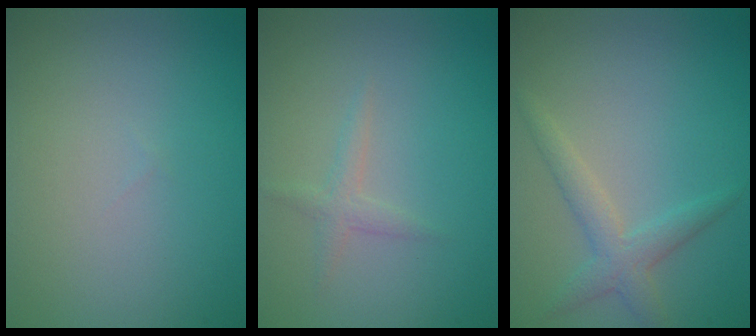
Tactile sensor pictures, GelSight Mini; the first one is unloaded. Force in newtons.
{"total": 1.2, "press": 1.2, "slide": 0.0}
{"total": 2.5, "press": 2.5, "slide": 0.0}